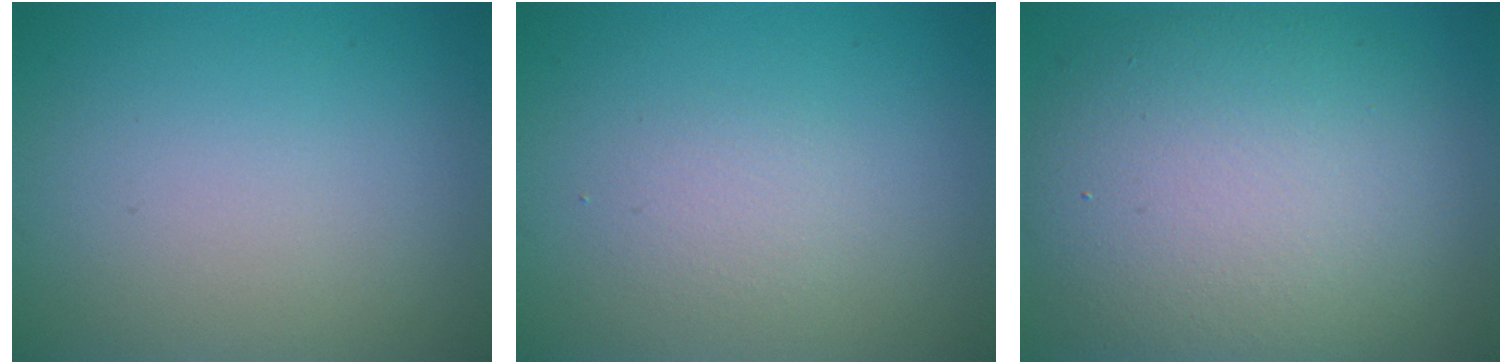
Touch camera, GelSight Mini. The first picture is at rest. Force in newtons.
{"total": 1.4, "press": 1.4, "slide": 0.1}
{"total": 10.9, "press": 10.8, "slide": 1.1}